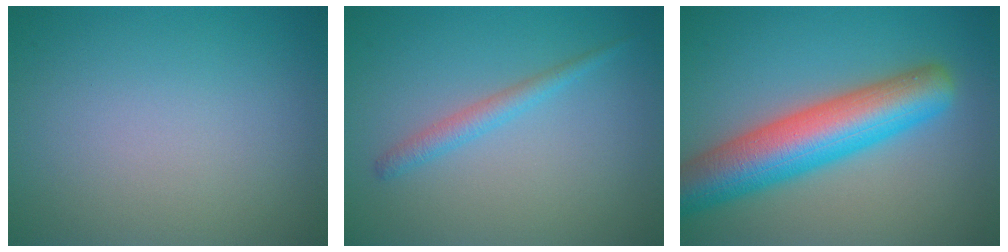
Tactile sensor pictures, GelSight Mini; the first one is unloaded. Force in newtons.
{"total": 1.7, "press": 1.7, "slide": 0.2}
{"total": 9.0, "press": 9.0, "slide": 0.4}